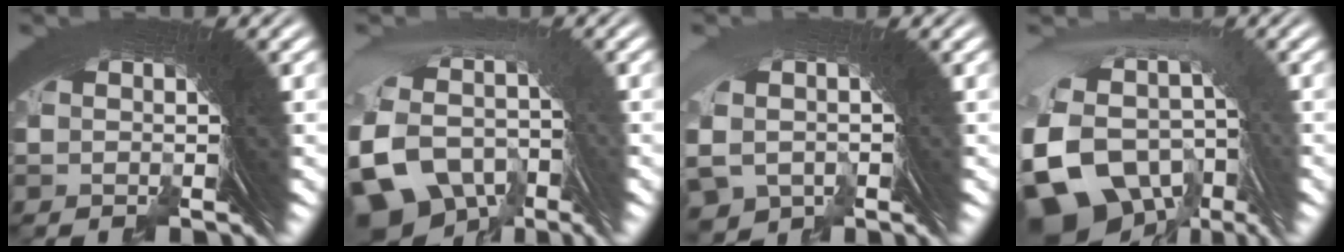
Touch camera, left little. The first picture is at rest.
{"total": 9.7, "force": [-3.2, 7.7, 5.0], "torque": [-0.127, -0.049, -0.038]}
{"total": 3.4, "force": [-1.8, 2.8, 0.4], "torque": [-0.013, -0.004, -0.031]}
{"total": 12.6, "force": [-3.0, 10.3, 6.6], "torque": [-0.179, -0.059, -0.029]}